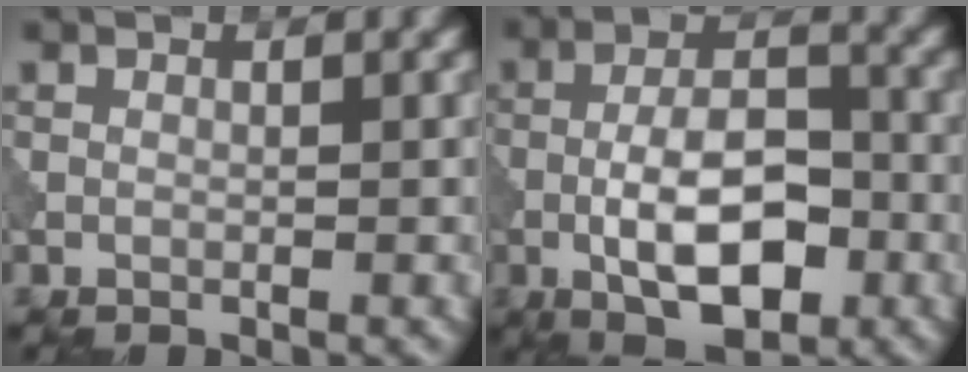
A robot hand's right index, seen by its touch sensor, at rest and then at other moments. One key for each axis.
{"total": 7.7, "fx": -2.3, "fy": 3.3, "fz": 6.5, "tx": -0.112, "ty": 0.007, "tz": -0.047}